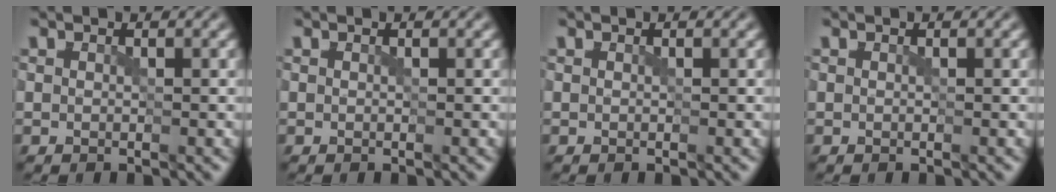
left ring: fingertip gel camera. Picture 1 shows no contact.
{"total": 0.0}
{"total": 0.0}
{"total": 0.0}